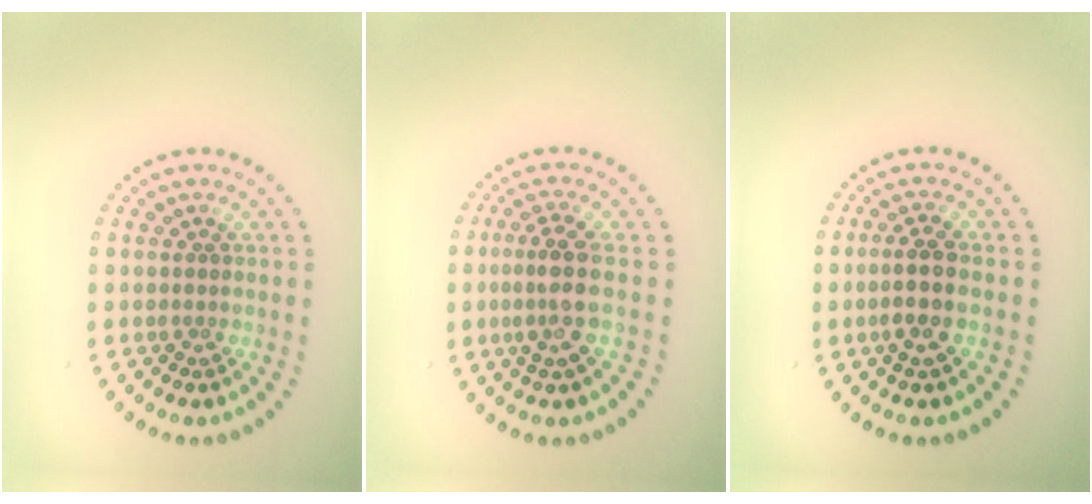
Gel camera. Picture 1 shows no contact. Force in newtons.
{"total": 3.1, "press": 2.4, "slide": 1.9}
{"total": 2.4, "press": 2.2, "slide": 1.0}